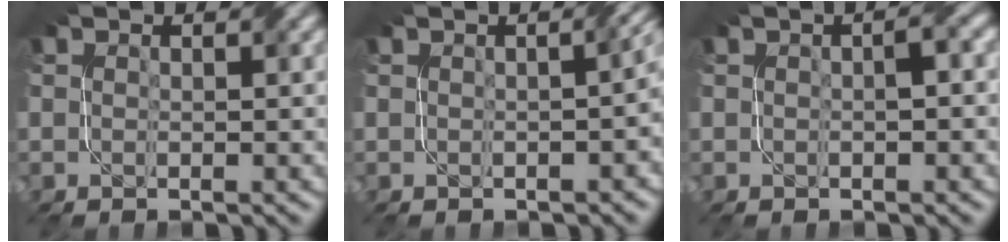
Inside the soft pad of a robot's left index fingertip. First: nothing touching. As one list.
[{"total": 3.7, "force": [-0.4, 1.6, 3.4], "torque": [-0.018, 0.003, 0.002]}, {"total": 1.5, "force": [0.0, 0.2, 1.4], "torque": [-0.025, 0.007, -0.004]}]